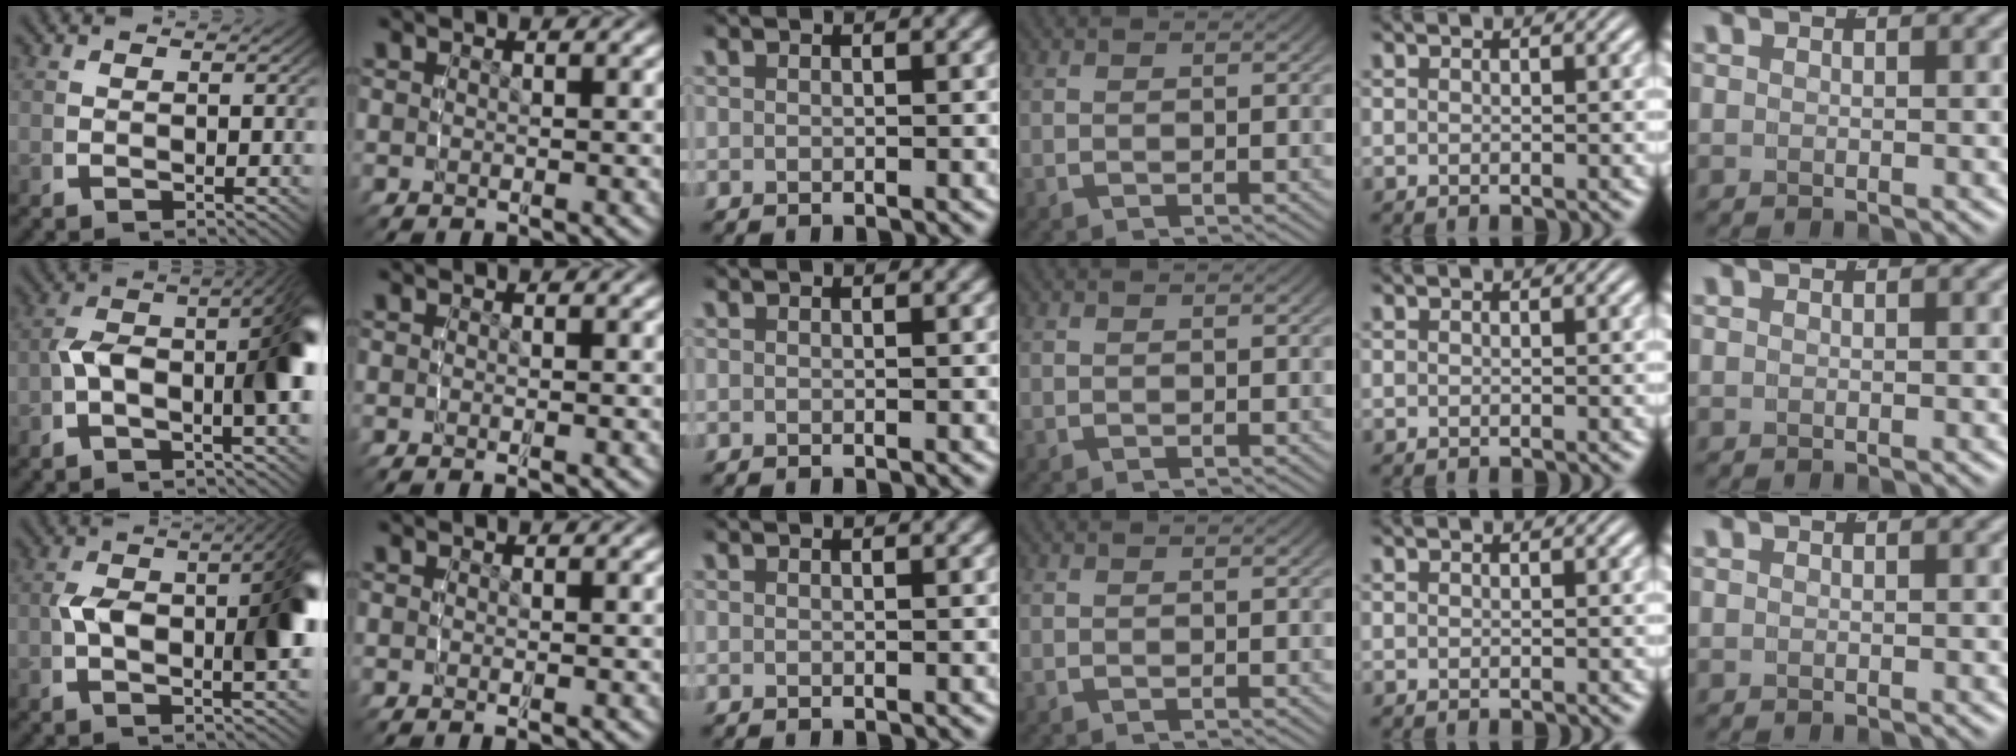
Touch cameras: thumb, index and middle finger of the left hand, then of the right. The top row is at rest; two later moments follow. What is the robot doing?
{"motion": "lift_and_place", "object": "glasses"}